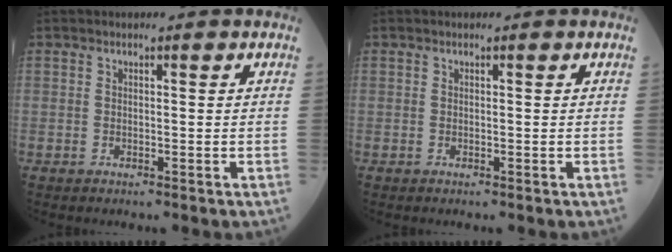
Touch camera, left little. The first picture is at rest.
{"total": 0.0}